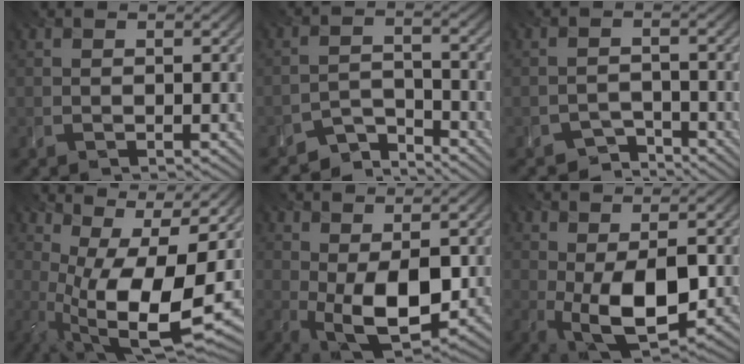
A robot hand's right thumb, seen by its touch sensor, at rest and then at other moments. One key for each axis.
{"total": 4.2, "fx": -3.9, "fy": 1.2, "fz": 0.7, "tx": -0.005, "ty": 0.001, "tz": -0.078}
{"total": 2.8, "fx": -2.6, "fy": 1.0, "fz": 0.3, "tx": 0.005, "ty": 0.002, "tz": -0.049}
{"total": 16.2, "fx": 0.2, "fy": 5.6, "fz": 15.2, "tx": -0.251, "ty": -0.018, "tz": 0.024}
{"total": 9.7, "fx": -0.6, "fy": 5.1, "fz": 8.3, "tx": -0.162, "ty": -0.015, "tz": -0.001}
{"total": 10.7, "fx": -1.5, "fy": 5.3, "fz": 9.2, "tx": -0.174, "ty": -0.016, "tz": -0.018}